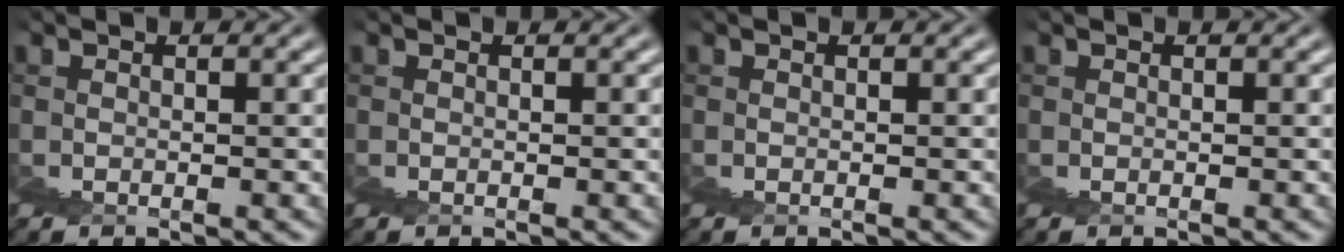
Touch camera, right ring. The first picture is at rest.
{"total": 0.0}
{"total": 0.0}
{"total": 0.0}